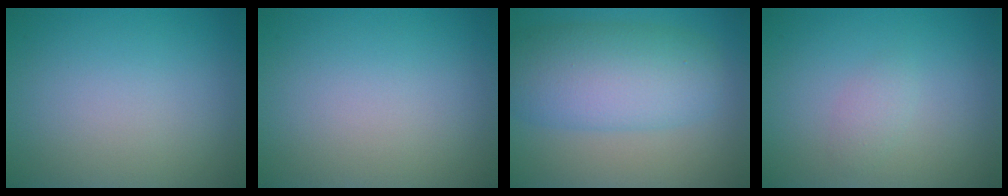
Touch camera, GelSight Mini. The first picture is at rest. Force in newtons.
{"total": 0.0}
{"total": 7.6, "press": 7.6, "slide": 0.4}
{"total": 1.1, "press": 1.1, "slide": 0.1}